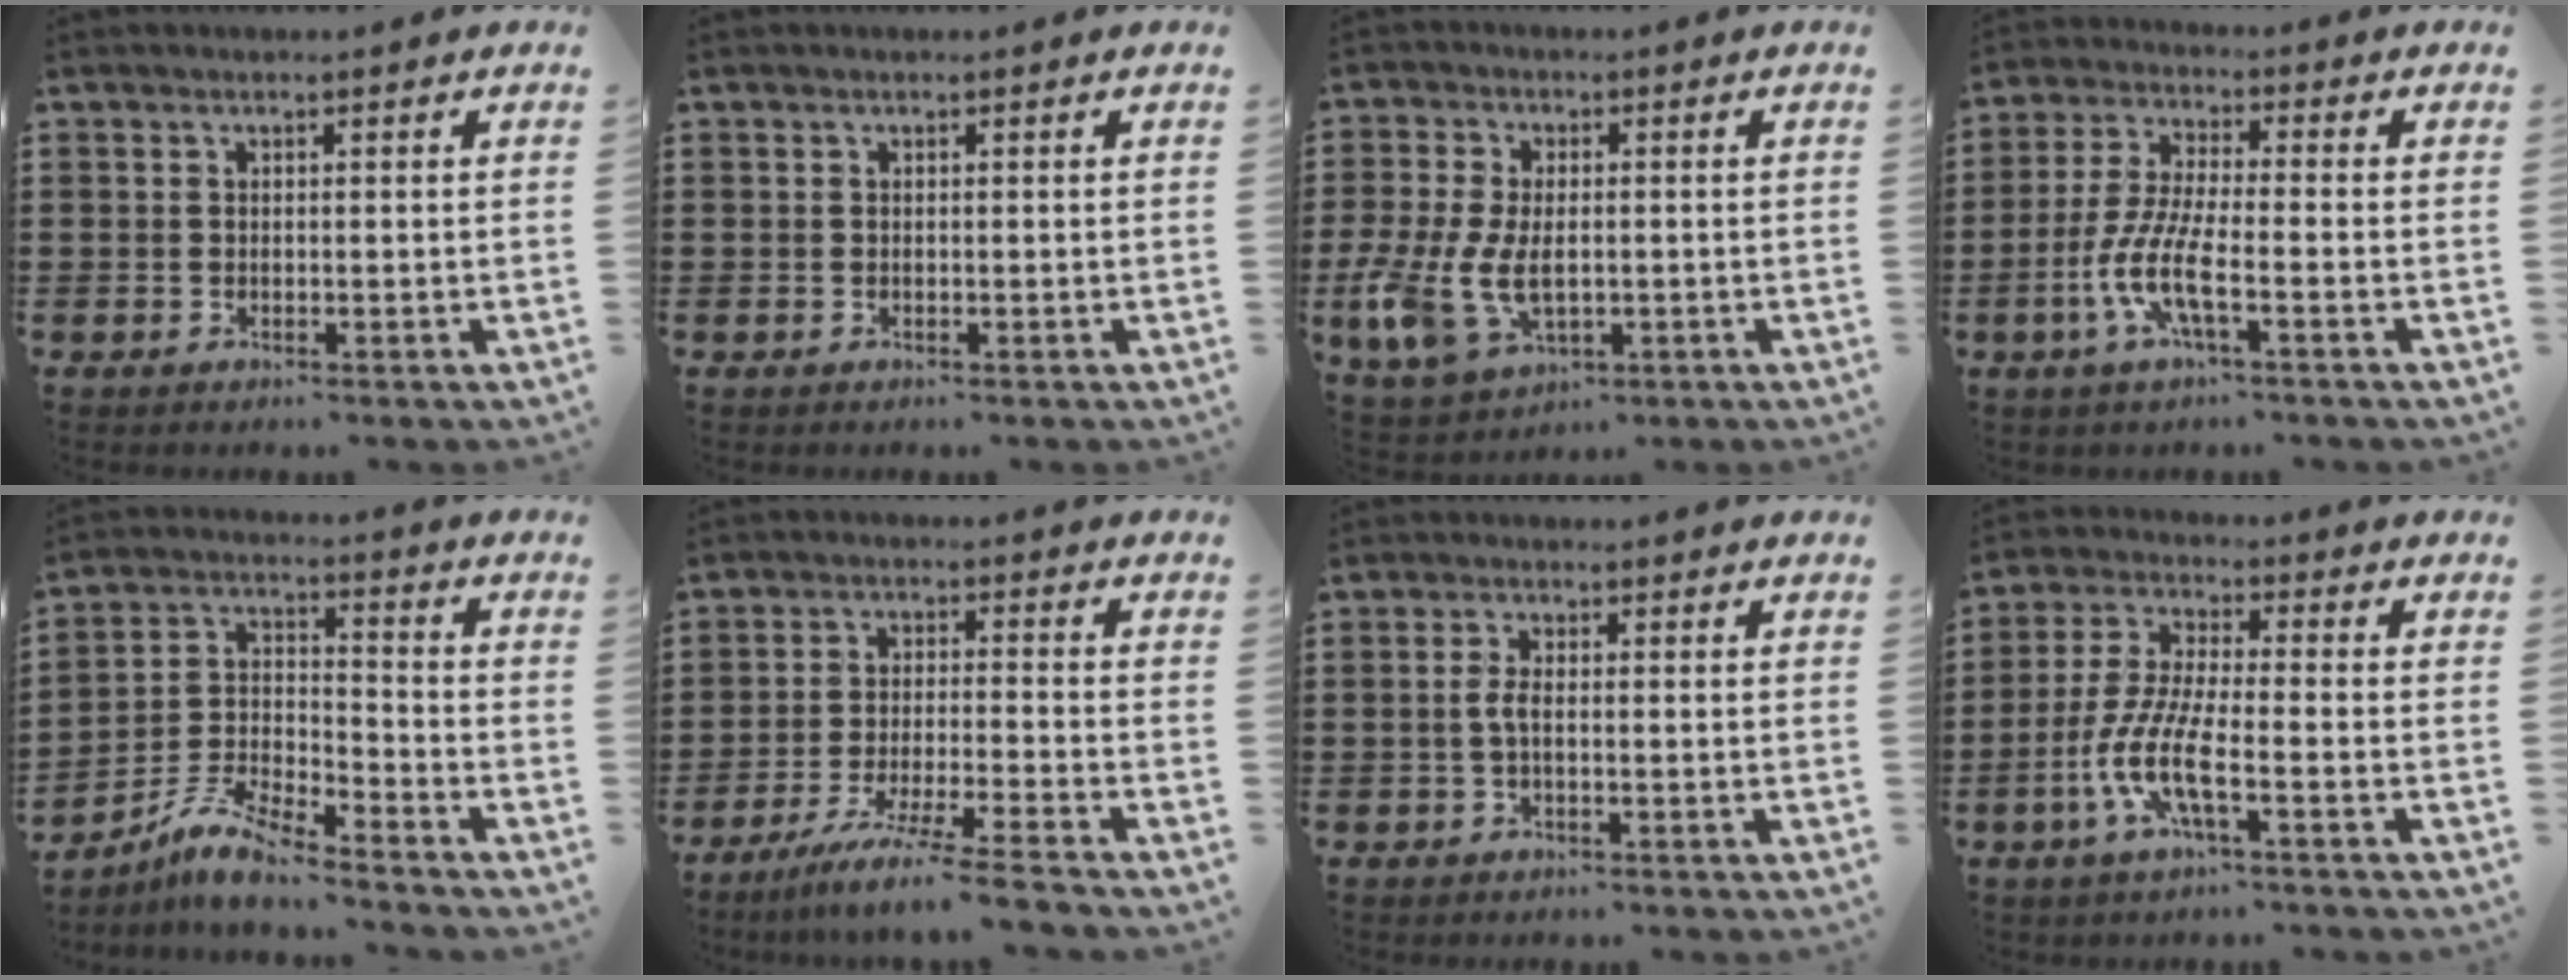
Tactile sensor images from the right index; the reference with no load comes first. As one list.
[{"total": 0.0}, {"total": 8.8, "force": [-1.2, 5.2, 6.9], "torque": [-0.167, -0.004, -0.022]}, {"total": 7.9, "force": [-3.6, 1.6, 6.8], "torque": [-0.169, -0.017, -0.078]}, {"total": 7.3, "force": [-6.7, 0.9, 2.7], "torque": [-0.075, 0.000, -0.136]}, {"total": 6.9, "force": [-6.0, -0.9, 3.2], "torque": [-0.068, -0.022, -0.118]}, {"total": 2.2, "force": [-0.4, 0.6, 2.1], "torque": [-0.055, -0.005, -0.012]}, {"total": 8.5, "force": [-4.0, 1.7, 7.3], "torque": [-0.183, -0.019, -0.085]}]